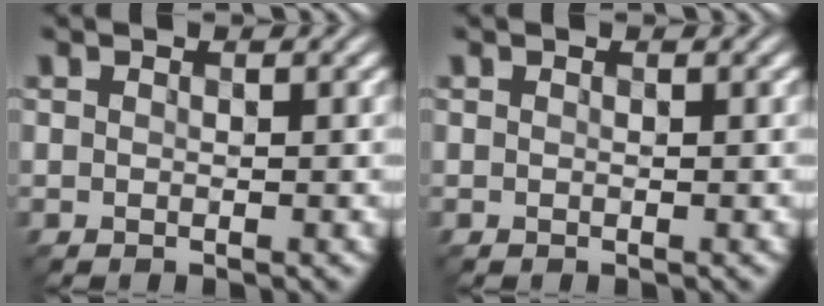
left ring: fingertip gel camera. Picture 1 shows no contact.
{"total": 0.0}